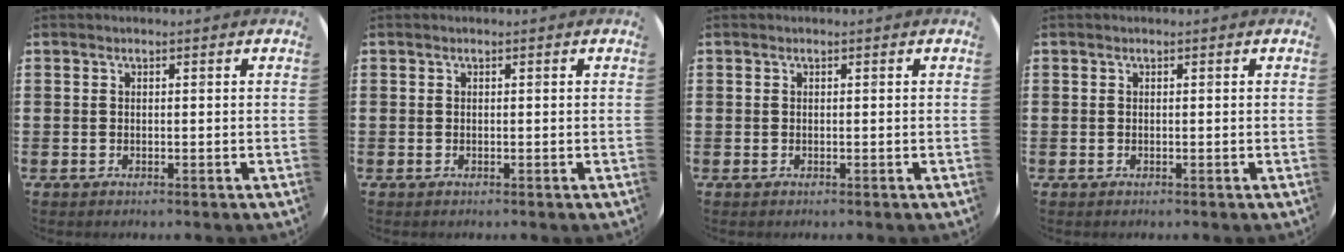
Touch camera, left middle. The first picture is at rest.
{"total": 0.0}
{"total": 0.0}
{"total": 0.0}